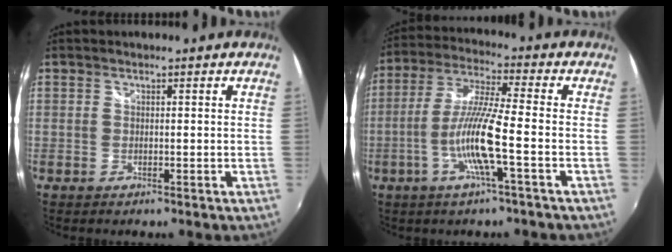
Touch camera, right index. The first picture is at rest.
{"total": 10.9, "force": [-3.8, -0.1, 10.2], "torque": [-0.209, -0.003, -0.075]}